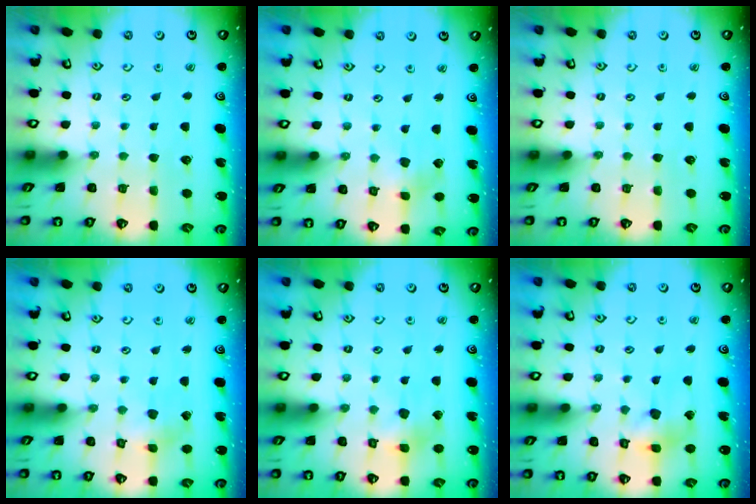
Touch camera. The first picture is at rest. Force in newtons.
{"total": 3.0, "press": 2.9, "slide": 0.3}
{"total": 0.0}
{"total": 2.4, "press": 2.4, "slide": 0.2}
{"total": 7.2, "press": 7.2, "slide": 0.5}
{"total": 11.9, "press": 11.7, "slide": 1.7}